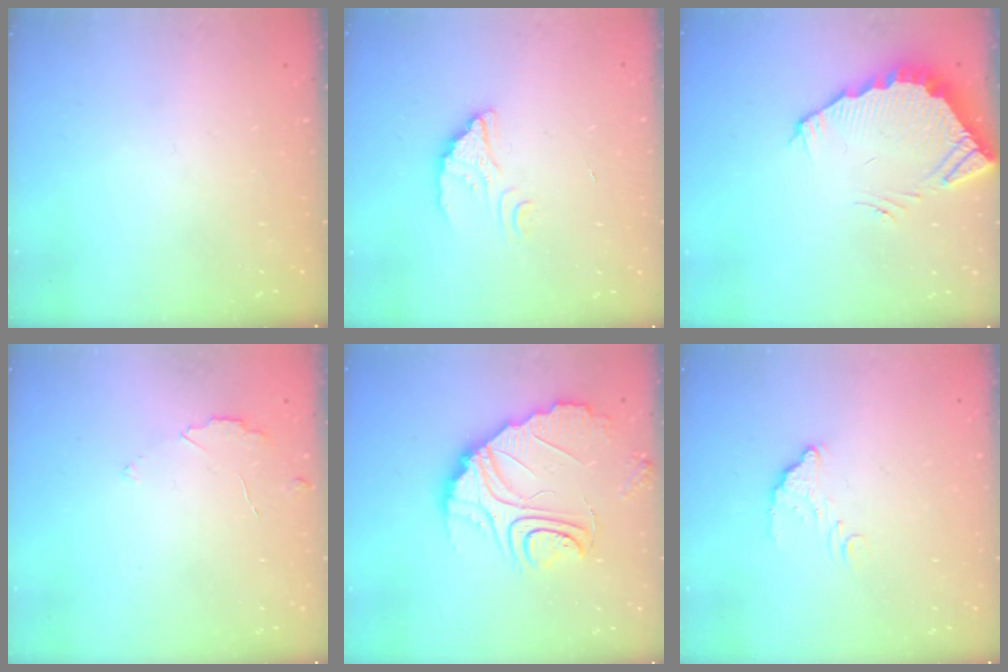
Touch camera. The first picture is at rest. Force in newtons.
{"total": 2.7, "press": 2.7, "slide": 0.1}
{"total": 4.1, "press": 4.1, "slide": 0.2}
{"total": 2.7, "press": 2.6, "slide": 0.3}
{"total": 12.4, "press": 12.4, "slide": 1.1}
{"total": 7.3, "press": 7.3, "slide": 0.4}